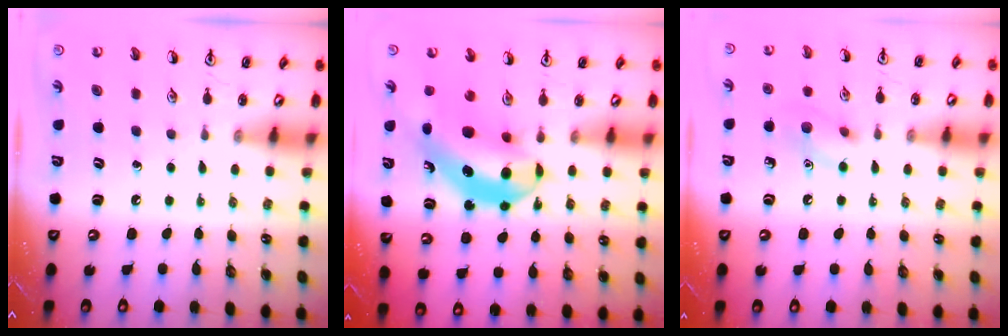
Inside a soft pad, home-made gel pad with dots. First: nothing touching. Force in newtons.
{"total": 9.9, "press": 9.4, "slide": 3.1}
{"total": 7.8, "press": 7.6, "slide": 1.5}